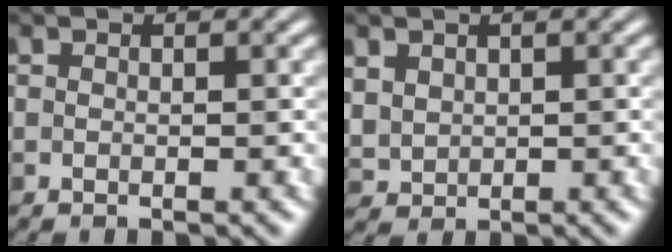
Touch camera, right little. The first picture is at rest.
{"total": 2.2, "force": [1.0, 1.8, 0.8], "torque": [-0.039, -0.003, 0.026]}